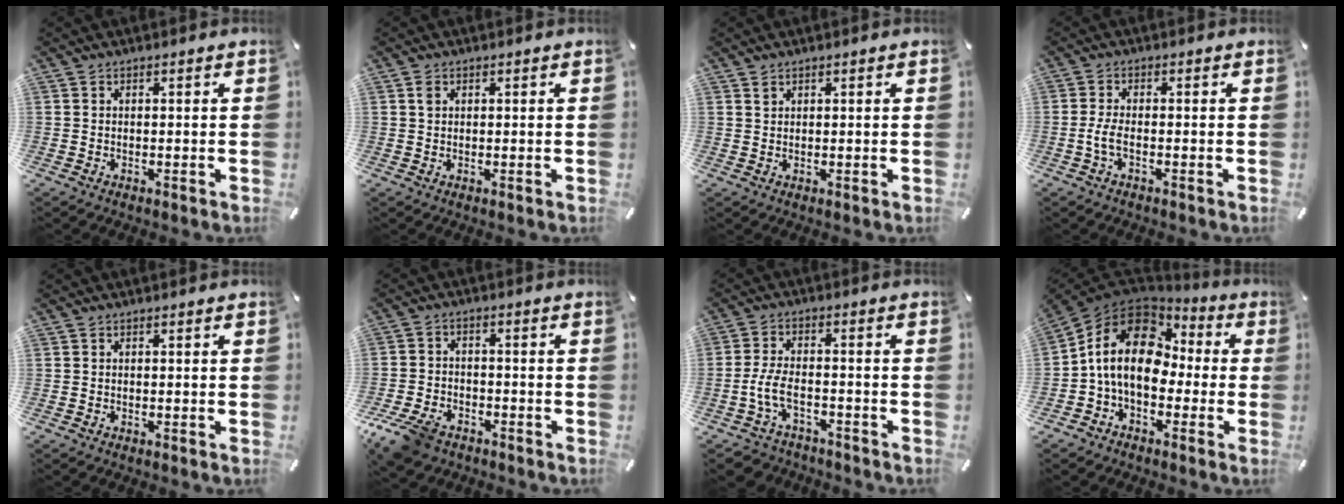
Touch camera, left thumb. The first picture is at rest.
{"total": 1.2, "force": [0.5, 0.9, 0.6], "torque": [-0.004, 0.000, 0.008]}
{"total": 1.0, "force": [0.8, 0.7, 0.2], "torque": [0.003, -0.004, 0.014]}
{"total": 3.4, "force": [-1.2, 1.1, 3.0], "torque": [-0.067, 0.000, -0.025]}
{"total": 0.0}
{"total": 8.3, "force": [-5.8, 4.8, 3.5], "torque": [-0.082, 0.023, -0.109]}
{"total": 7.1, "force": [-3.4, 4.0, 4.8], "torque": [-0.113, 0.012, -0.066]}
{"total": 15.1, "force": [-0.7, 11.3, 10.0], "torque": [-0.226, 0.027, -0.018]}